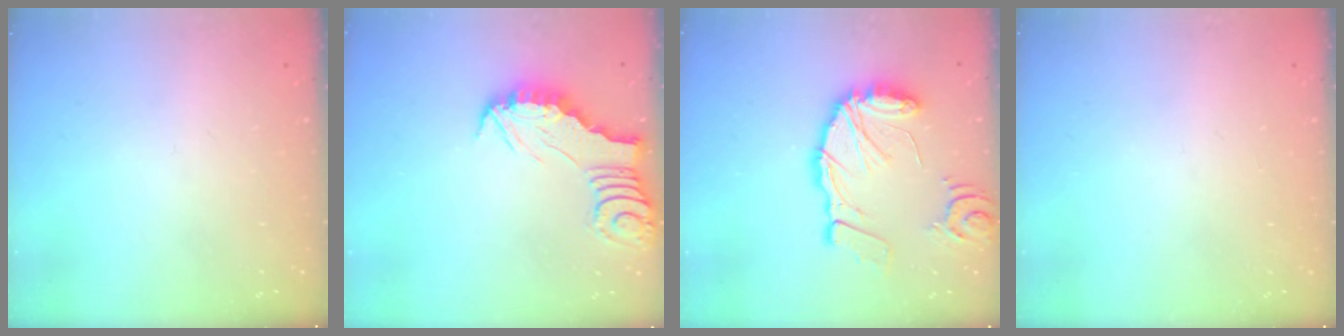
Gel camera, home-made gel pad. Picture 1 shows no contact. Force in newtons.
{"total": 2.4, "press": 2.4, "slide": 0.2}
{"total": 15.2, "press": 15.1, "slide": 1.7}
{"total": 0.0}